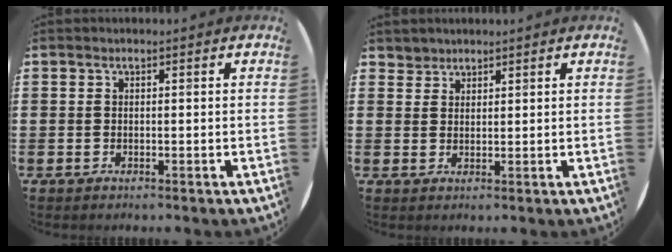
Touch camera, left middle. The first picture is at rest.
{"total": 2.0, "force": [1.8, 0.8, -0.3], "torque": [0.003, 0.003, 0.036]}